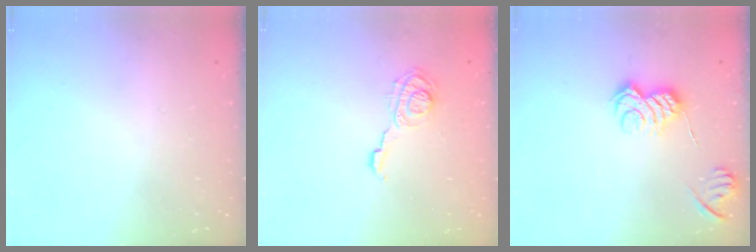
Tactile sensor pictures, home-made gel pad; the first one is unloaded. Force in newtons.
{"total": 9.2, "press": 9.2, "slide": 0.4}
{"total": 8.5, "press": 8.5, "slide": 0.6}